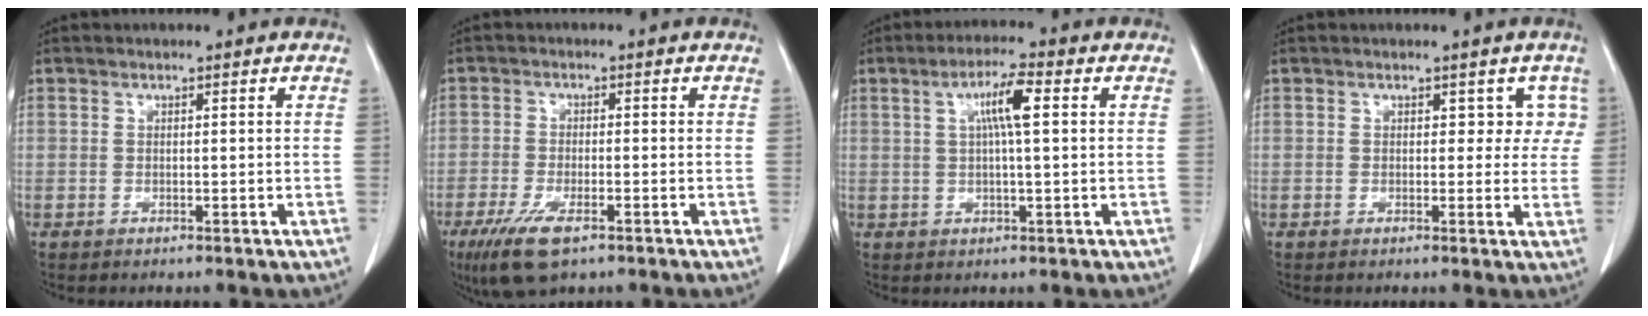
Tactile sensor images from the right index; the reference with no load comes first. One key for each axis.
{"total": 7.0, "fx": -4.1, "fy": 2.3, "fz": 5.1, "tx": -0.100, "ty": -0.015, "tz": -0.069}
{"total": 5.7, "fx": 1.4, "fy": 0.3, "fz": 5.5, "tx": -0.099, "ty": 0.009, "tz": 0.025}
{"total": 3.1, "fx": 1.3, "fy": 2.3, "fz": 1.7, "tx": 0.007, "ty": 0.010, "tz": 0.008}